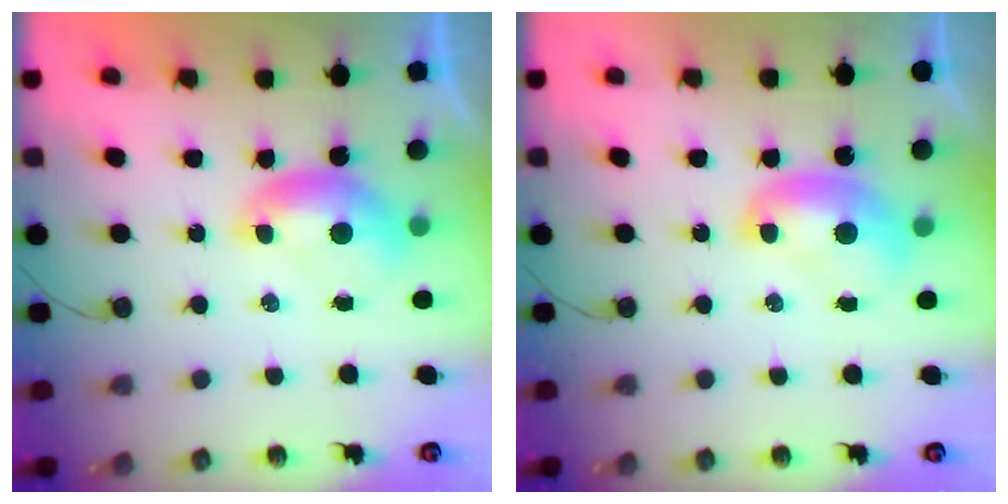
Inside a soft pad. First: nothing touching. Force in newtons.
{"total": 1.9, "press": 1.9, "slide": 0.2}